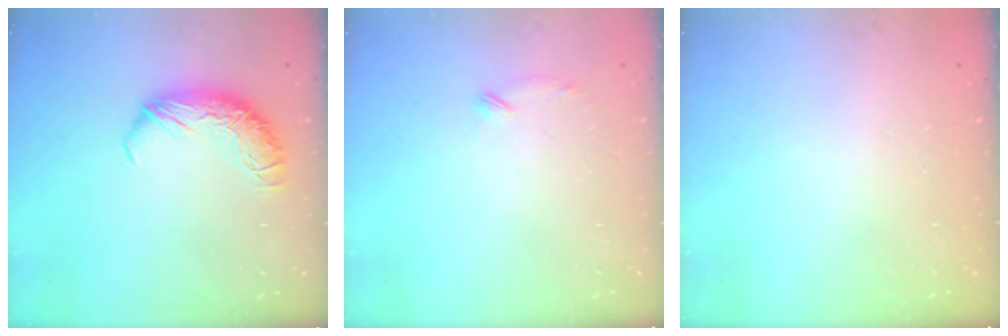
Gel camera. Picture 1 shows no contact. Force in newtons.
{"total": 8.3, "press": 8.3, "slide": 0.5}
{"total": 12.0, "press": 11.9, "slide": 0.4}